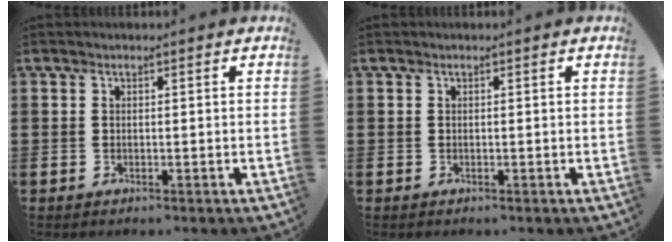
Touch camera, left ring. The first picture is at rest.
{"total": 0.0}